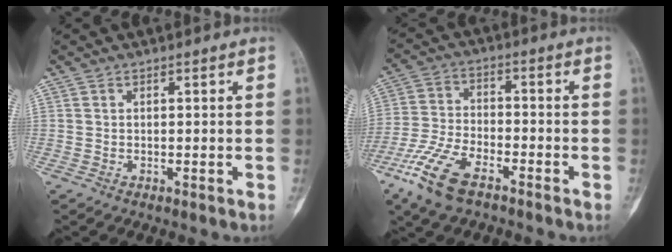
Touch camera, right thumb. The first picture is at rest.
{"total": 11.8, "force": [-7.3, 5.1, 7.7], "torque": [-0.164, 0.015, -0.148]}